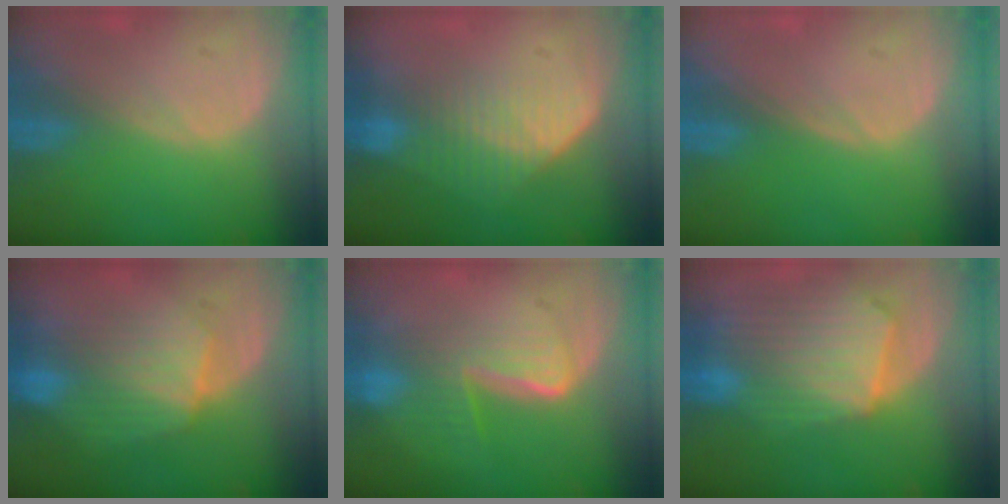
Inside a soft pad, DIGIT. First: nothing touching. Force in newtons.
{"total": 7.2, "press": 6.1, "slide": 3.8}
{"total": 0.0}
{"total": 7.4, "press": 7.4, "slide": 0.3}
{"total": 6.6, "press": 5.9, "slide": 3.0}
{"total": 10.9, "press": 9.5, "slide": 5.2}